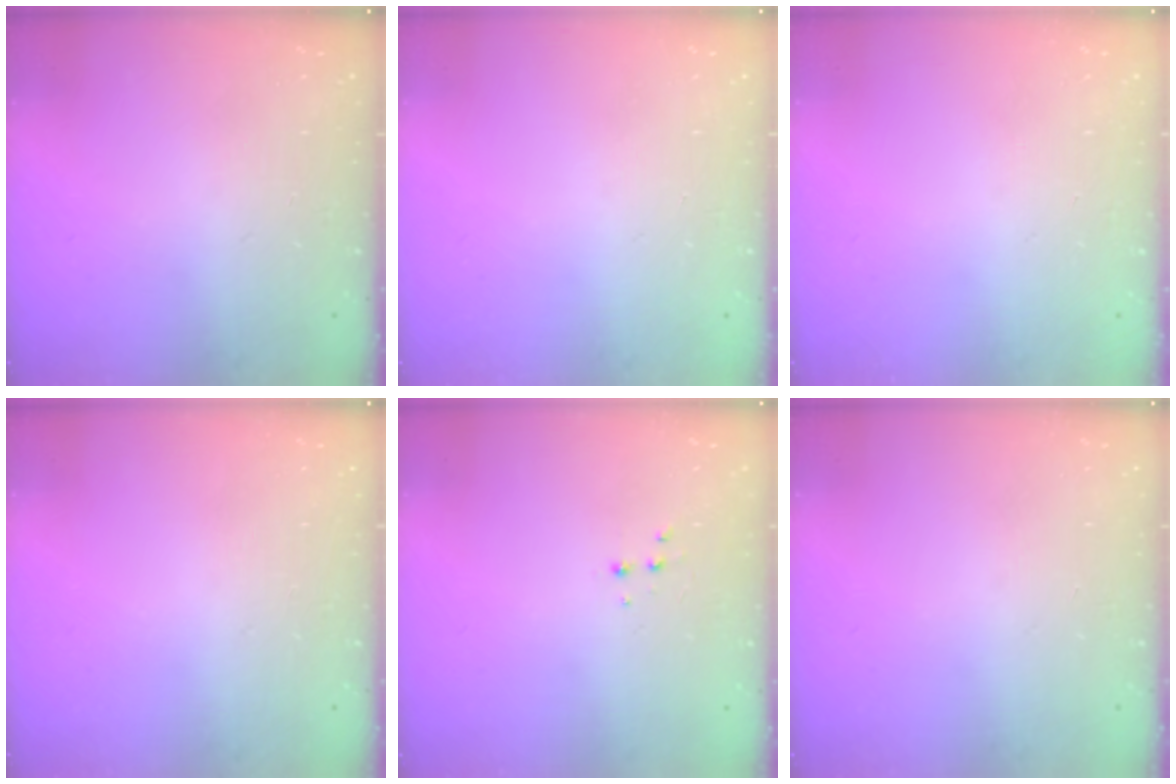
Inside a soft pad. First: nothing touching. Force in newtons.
{"total": 0.0}
{"total": 0.0}
{"total": 0.0}
{"total": 1.9, "press": 1.9, "slide": 0.2}
{"total": 0.0}